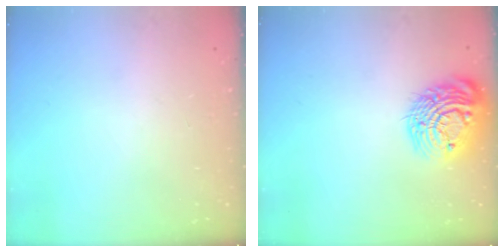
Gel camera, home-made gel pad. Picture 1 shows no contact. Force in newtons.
{"total": 17.2, "press": 17.2, "slide": 1.1}